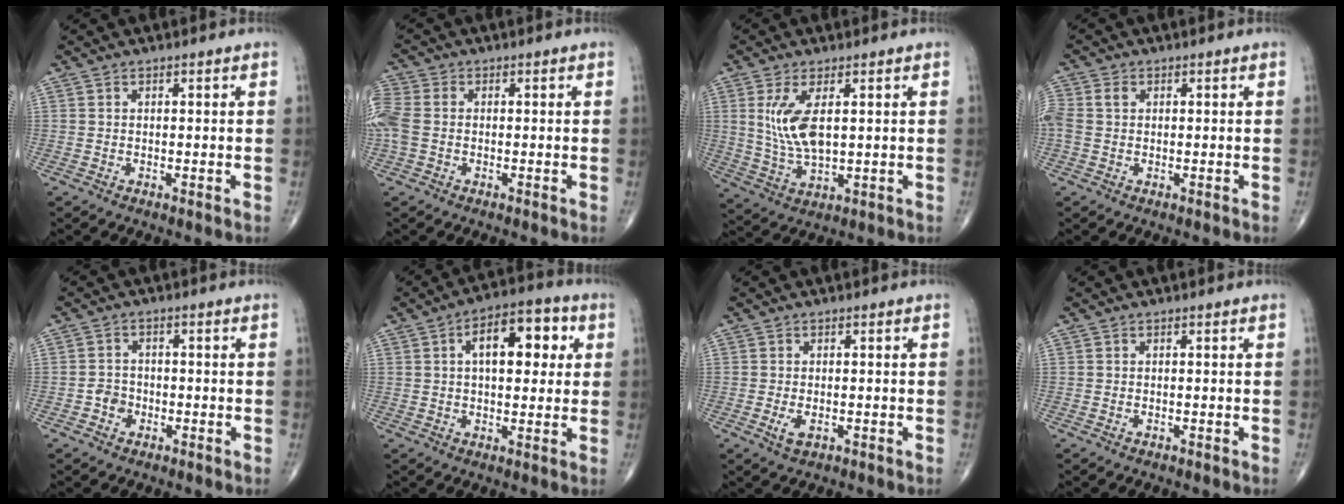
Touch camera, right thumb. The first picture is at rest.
{"total": 6.0, "force": [-0.3, 4.3, 4.2], "torque": [-0.127, 0.014, -0.011]}
{"total": 8.7, "force": [2.0, 3.6, 7.7], "torque": [-0.161, -0.015, 0.051]}
{"total": 3.4, "force": [0.6, 2.5, 2.2], "torque": [-0.062, 0.015, 0.013]}
{"total": 2.9, "force": [-1.1, 2.5, 1.0], "torque": [-0.002, 0.009, -0.023]}
{"total": 12.1, "force": [3.1, 6.2, 9.9], "torque": [-0.116, 0.018, 0.040]}
{"total": 2.4, "force": [-0.7, 1.3, 1.9], "torque": [-0.038, -0.005, -0.011]}
{"total": 0.0}